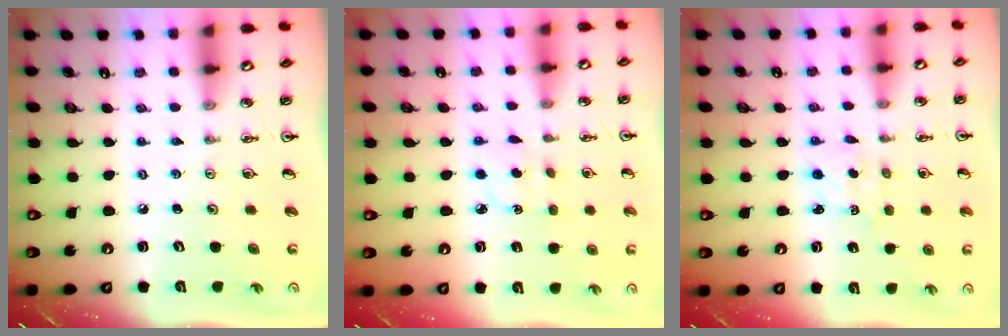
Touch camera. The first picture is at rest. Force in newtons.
{"total": 3.0, "press": 2.9, "slide": 0.8}
{"total": 1.8, "press": 1.8, "slide": 0.5}